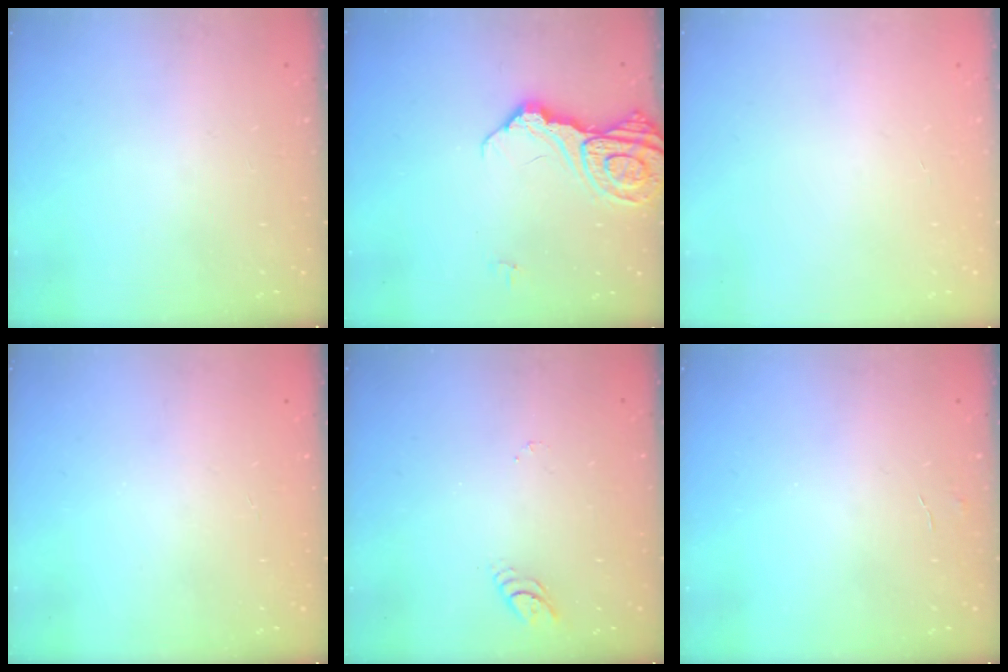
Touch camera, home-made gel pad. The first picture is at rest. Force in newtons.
{"total": 14.6, "press": 14.5, "slide": 1.6}
{"total": 0.0}
{"total": 0.0}
{"total": 3.0, "press": 3.0, "slide": 0.3}
{"total": 3.6, "press": 3.6, "slide": 0.3}